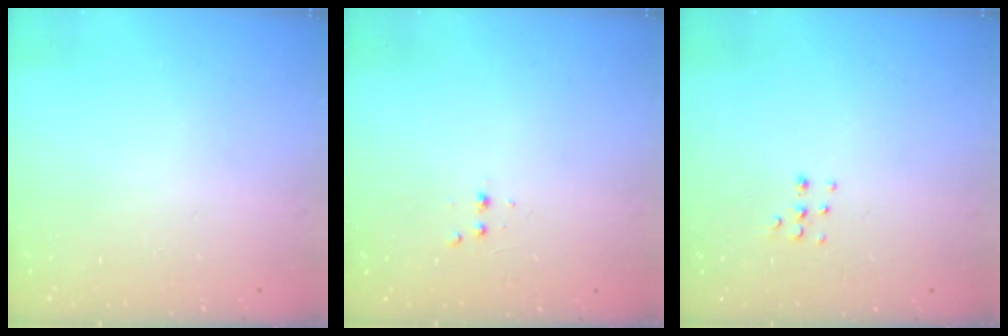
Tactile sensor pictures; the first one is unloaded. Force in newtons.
{"total": 2.9, "press": 2.7, "slide": 1.0}
{"total": 3.9, "press": 3.8, "slide": 1.0}